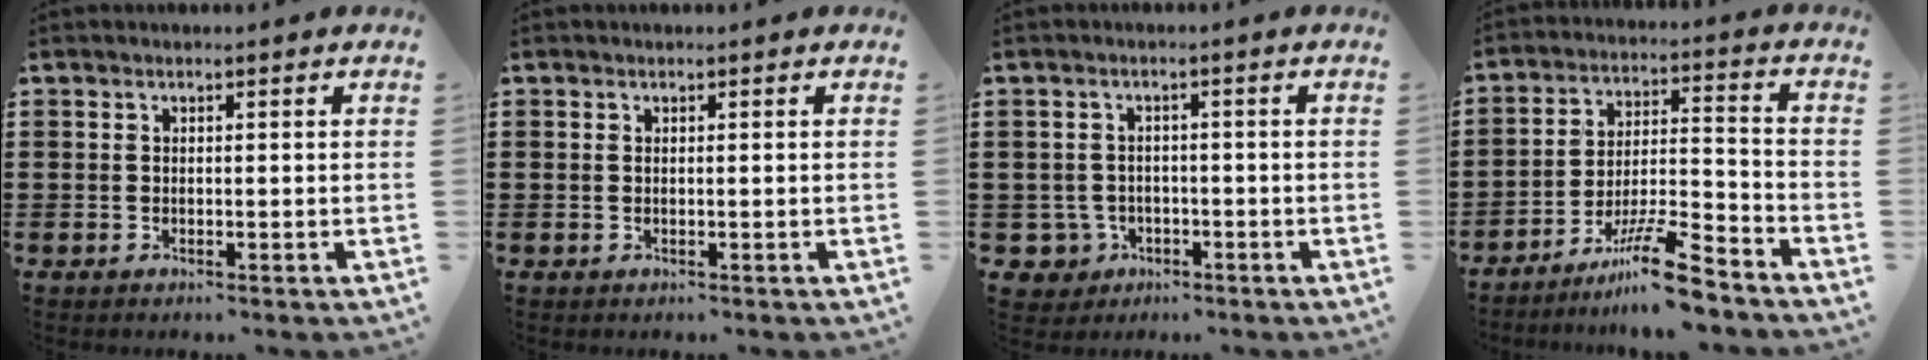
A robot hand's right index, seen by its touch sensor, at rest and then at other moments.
{"total": 0.0}
{"total": 3.2, "force": [-1.7, 2.6, 0.6], "torque": [-0.035, -0.002, -0.041]}
{"total": 11.0, "force": [-8.8, 1.0, 6.5], "torque": [-0.105, 0.025, -0.165]}